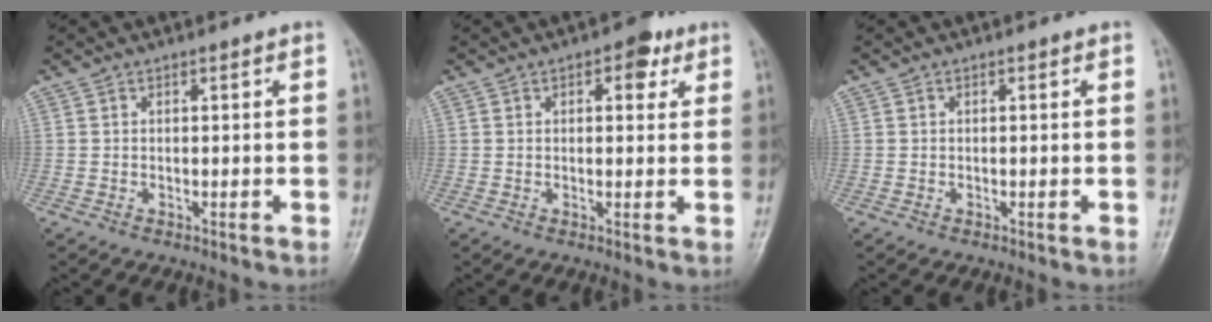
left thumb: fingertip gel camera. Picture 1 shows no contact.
{"total": 4.5, "force": [2.2, 2.5, 3.1], "torque": [-0.018, -0.002, 0.020]}
{"total": 0.0}